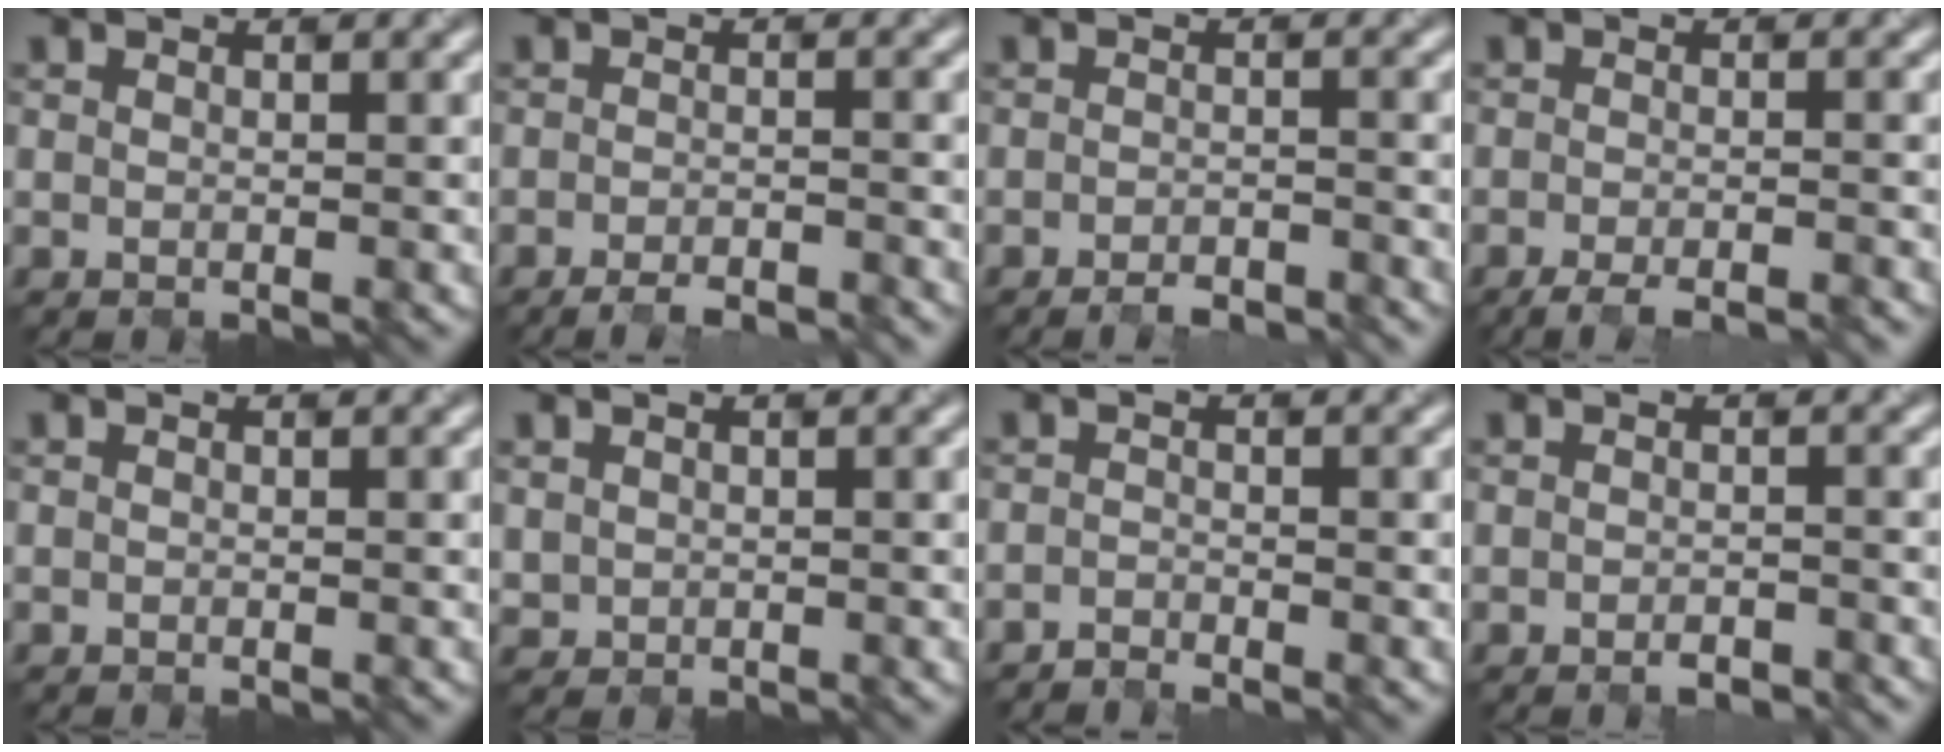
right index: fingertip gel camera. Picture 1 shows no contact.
{"total": 2.4, "force": [-2.1, 0.2, 1.2], "torque": [-0.012, -0.002, -0.036]}
{"total": 2.2, "force": [-2.0, 0.1, 0.7], "torque": [-0.010, -0.003, -0.034]}
{"total": 3.1, "force": [-2.2, 0.5, 2.1], "torque": [-0.019, -0.003, -0.036]}
{"total": 0.0}
{"total": 0.6, "force": [0.2, 0.5, -0.1], "torque": [0.001, 0.000, 0.014]}
{"total": 1.2, "force": [-1.2, -0.2, -0.3], "torque": [0.003, 0.002, -0.022]}
{"total": 1.3, "force": [-1.1, 0.2, 0.6], "torque": [-0.013, -0.004, -0.012]}